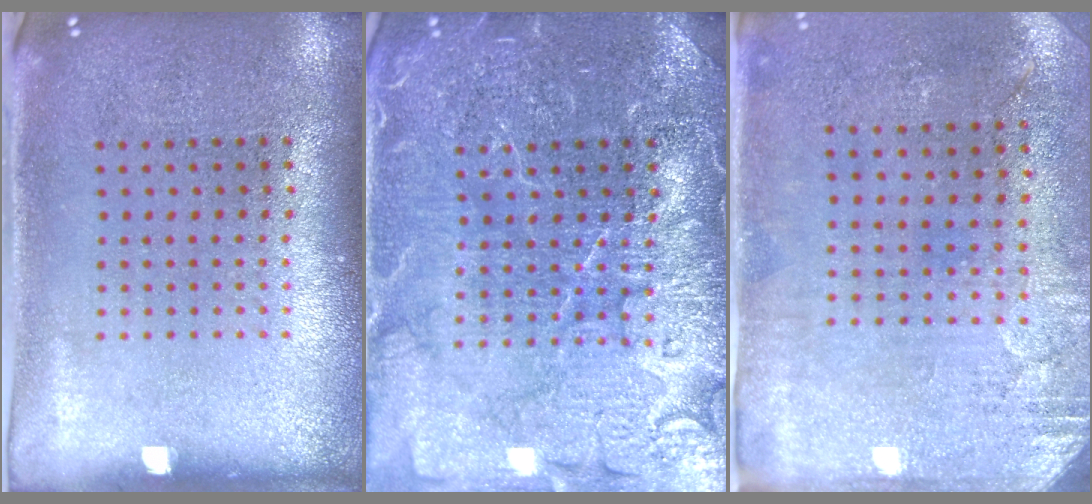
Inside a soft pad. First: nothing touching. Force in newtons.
{"total": 4.9, "press": 4.9, "slide": 0.7}
{"total": 2.9, "press": 2.4, "slide": 1.6}